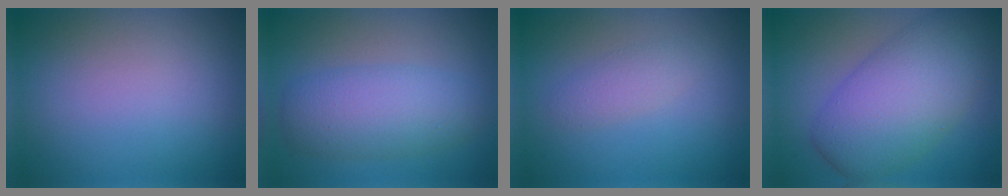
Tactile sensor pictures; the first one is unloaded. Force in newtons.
{"total": 5.0, "press": 5.0, "slide": 0.3}
{"total": 1.6, "press": 1.6, "slide": 0.0}
{"total": 8.6, "press": 8.5, "slide": 0.5}